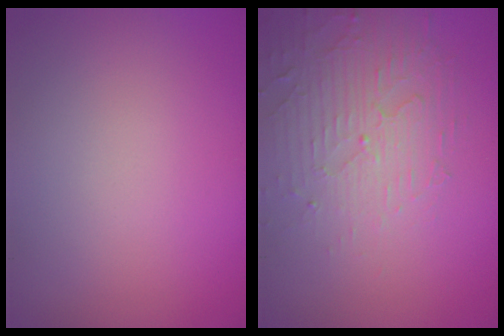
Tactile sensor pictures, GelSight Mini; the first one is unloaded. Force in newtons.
{"total": 3.8, "press": 3.4, "slide": 1.8}